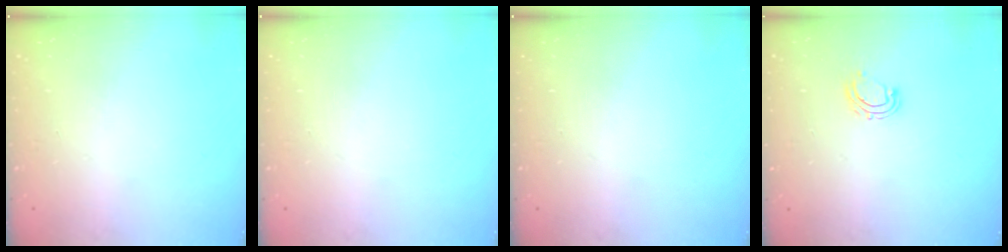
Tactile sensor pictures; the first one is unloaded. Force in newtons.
{"total": 0.0}
{"total": 0.0}
{"total": 5.8, "press": 5.7, "slide": 1.1}